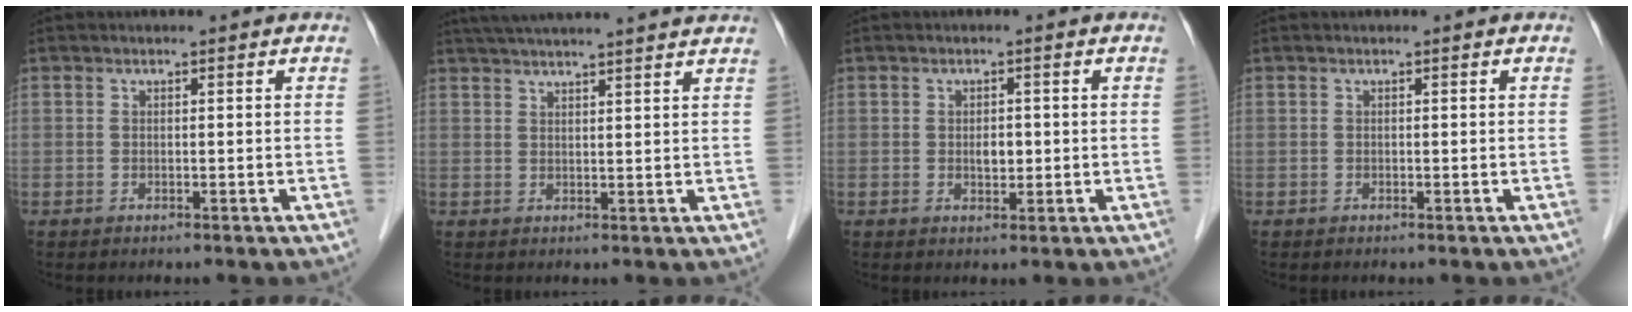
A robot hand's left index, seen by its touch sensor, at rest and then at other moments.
{"total": 16.2, "force": [14.6, -0.1, 7.1], "torque": [-0.123, 0.030, 0.197]}
{"total": 2.1, "force": [-0.1, 1.2, 1.7], "torque": [-0.028, 0.000, 0.001]}
{"total": 0.0}